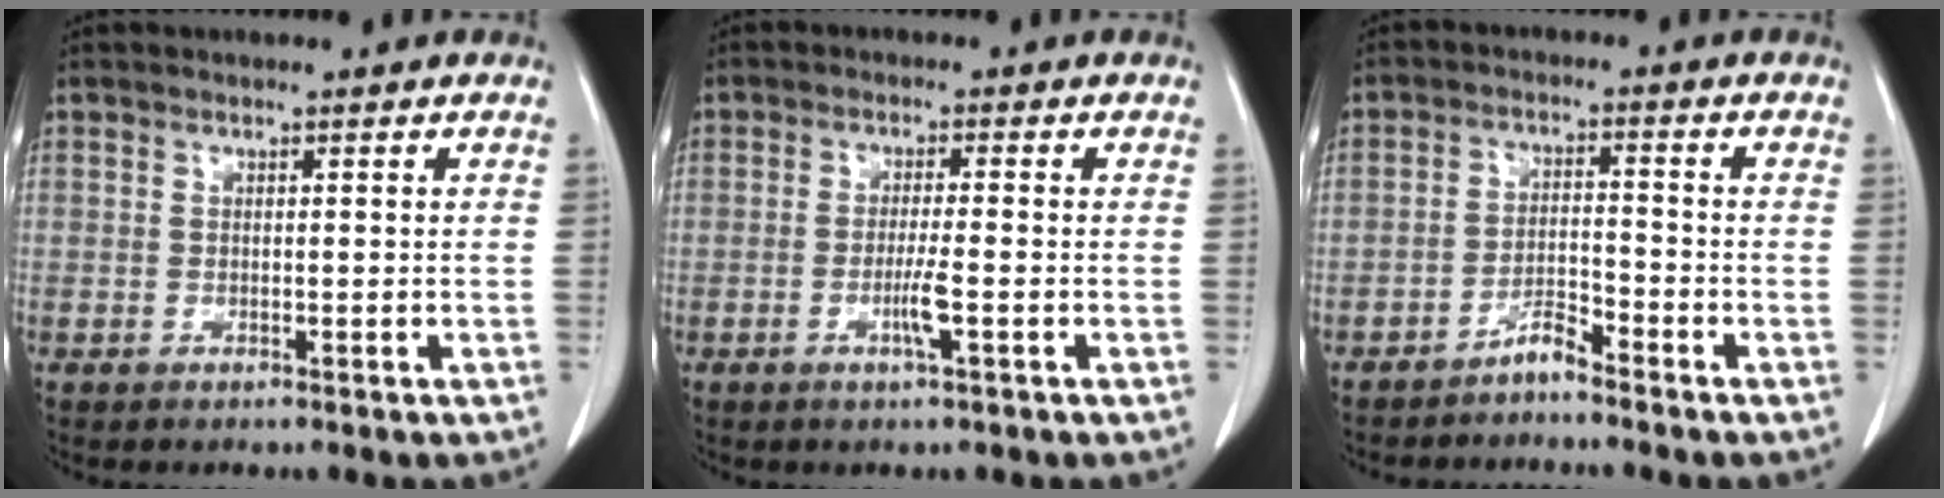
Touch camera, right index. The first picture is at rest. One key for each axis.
{"total": 3.4, "fx": -1.2, "fy": -0.2, "fz": 3.2, "tx": -0.061, "ty": -0.005, "tz": -0.024}
{"total": 3.0, "fx": -2.8, "fy": 0.2, "fz": 1.0, "tx": -0.015, "ty": -0.005, "tz": -0.053}